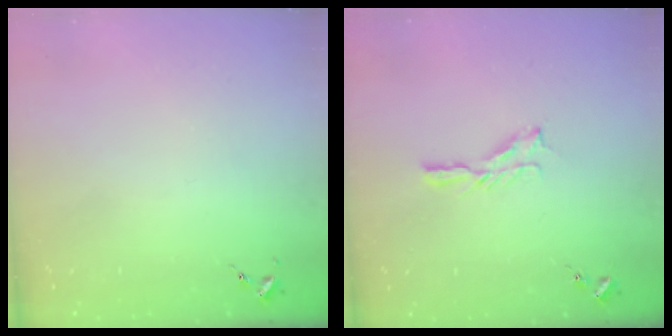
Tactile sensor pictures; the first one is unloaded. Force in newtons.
{"total": 4.7, "press": 4.7, "slide": 0.5}